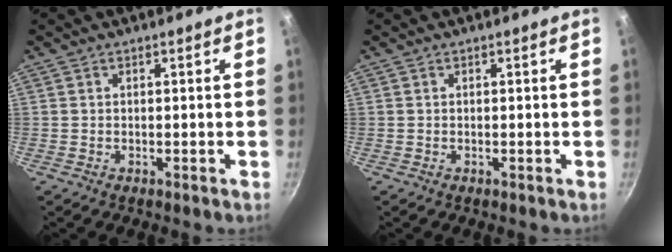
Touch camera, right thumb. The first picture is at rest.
{"total": 0.0}